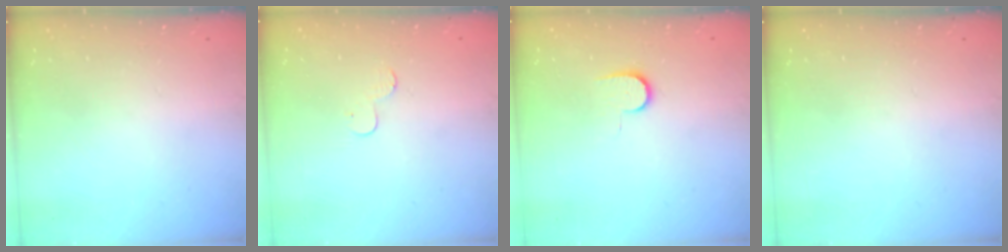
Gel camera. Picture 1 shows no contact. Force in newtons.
{"total": 3.6, "press": 3.6, "slide": 0.3}
{"total": 6.2, "press": 6.1, "slide": 0.7}
{"total": 0.0}